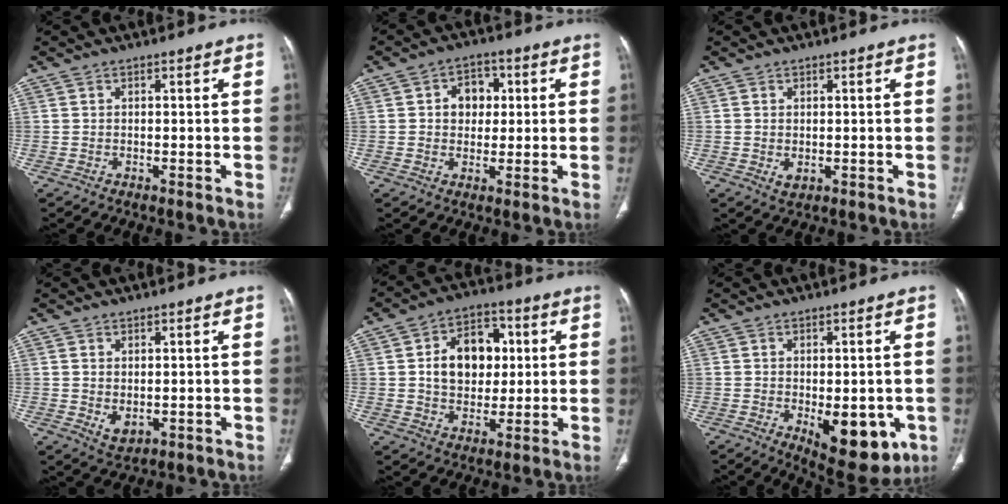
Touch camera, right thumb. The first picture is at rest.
{"total": 6.3, "force": [1.2, 5.1, 3.6], "torque": [-0.018, 0.004, 0.014]}
{"total": 1.8, "force": [-0.2, 1.2, 1.3], "torque": [-0.024, -0.005, 0.003]}
{"total": 3.3, "force": [-0.2, 2.2, 2.4], "torque": [-0.036, -0.008, 0.010]}
{"total": 13.0, "force": [2.0, 9.4, 8.8], "torque": [-0.096, 0.008, 0.033]}
{"total": 12.2, "force": [-3.5, 6.0, 10.0], "torque": [-0.101, -0.009, -0.033]}